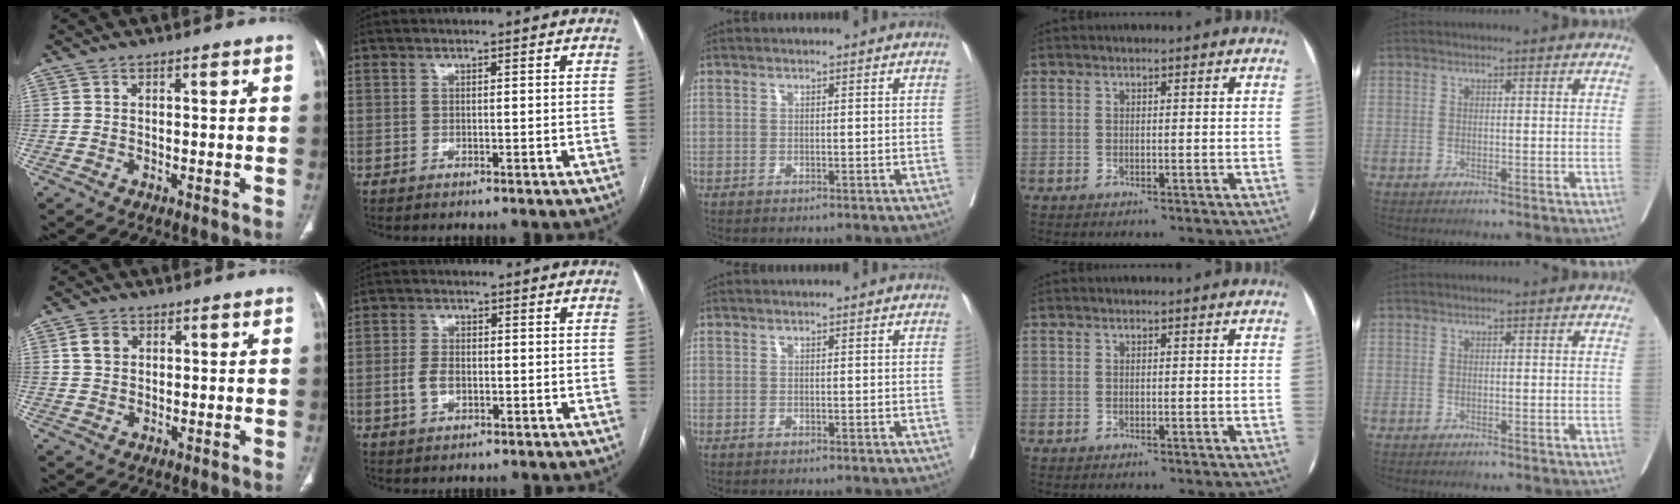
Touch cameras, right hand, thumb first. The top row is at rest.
{"thumb": {"total": 3.3, "force": [1.1, 2.6, 1.7], "torque": [-0.020, 0.001, 0.024]}, "index": {"total": 3.4, "force": [-0.8, 2.0, 2.6], "torque": [-0.059, 0.004, -0.014]}}